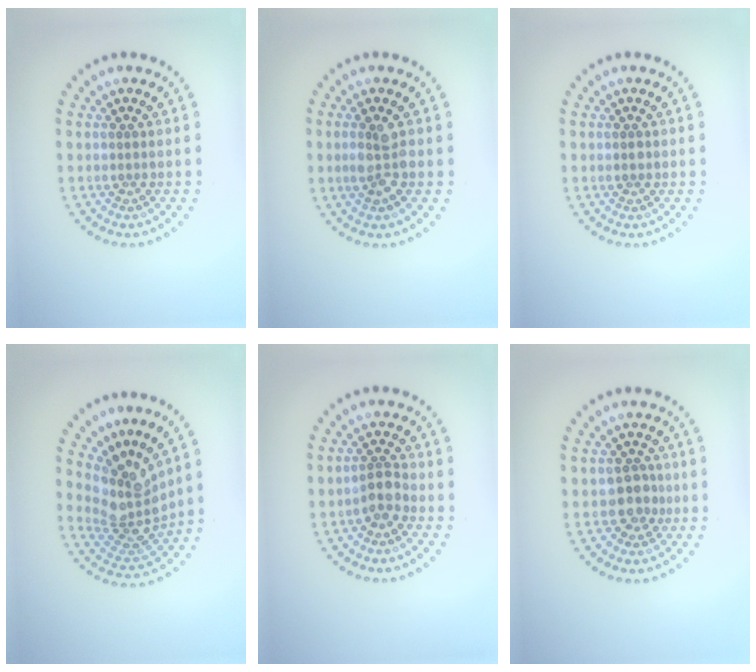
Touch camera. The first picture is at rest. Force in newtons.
{"total": 2.6, "press": 2.4, "slide": 1.0}
{"total": 0.7, "press": 0.7, "slide": 0.0}
{"total": 4.6, "press": 3.2, "slide": 3.3}
{"total": 2.0, "press": 1.7, "slide": 1.0}
{"total": 2.3, "press": 2.1, "slide": 1.1}